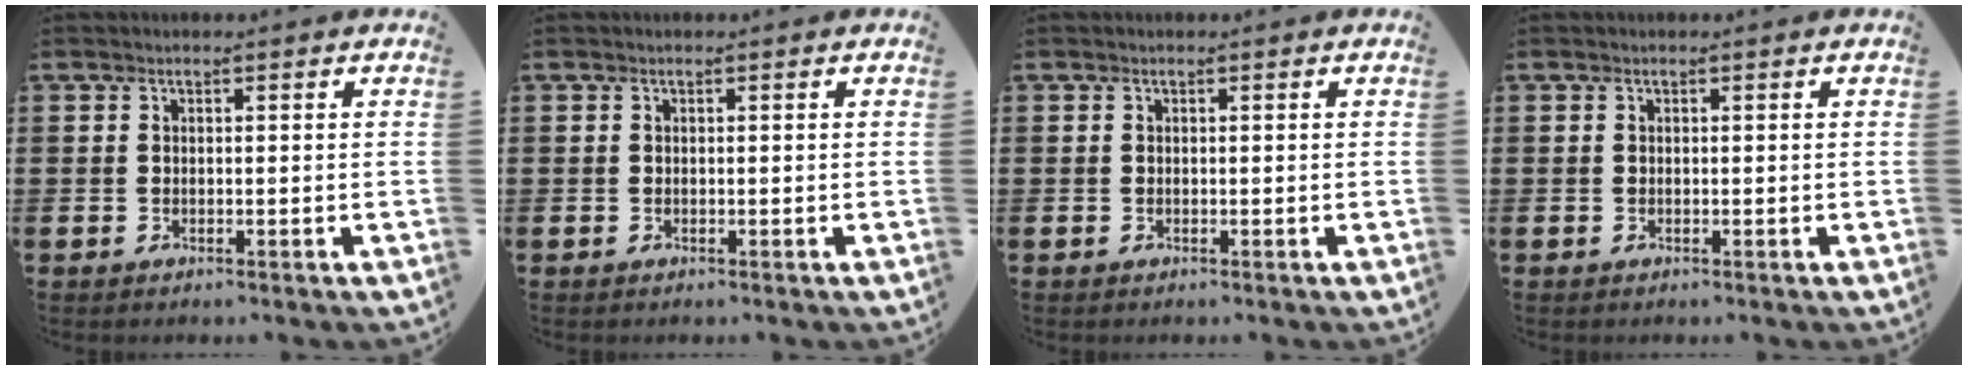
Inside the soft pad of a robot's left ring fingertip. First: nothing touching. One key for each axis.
{"total": 0.0}
{"total": 0.0}
{"total": 0.0}